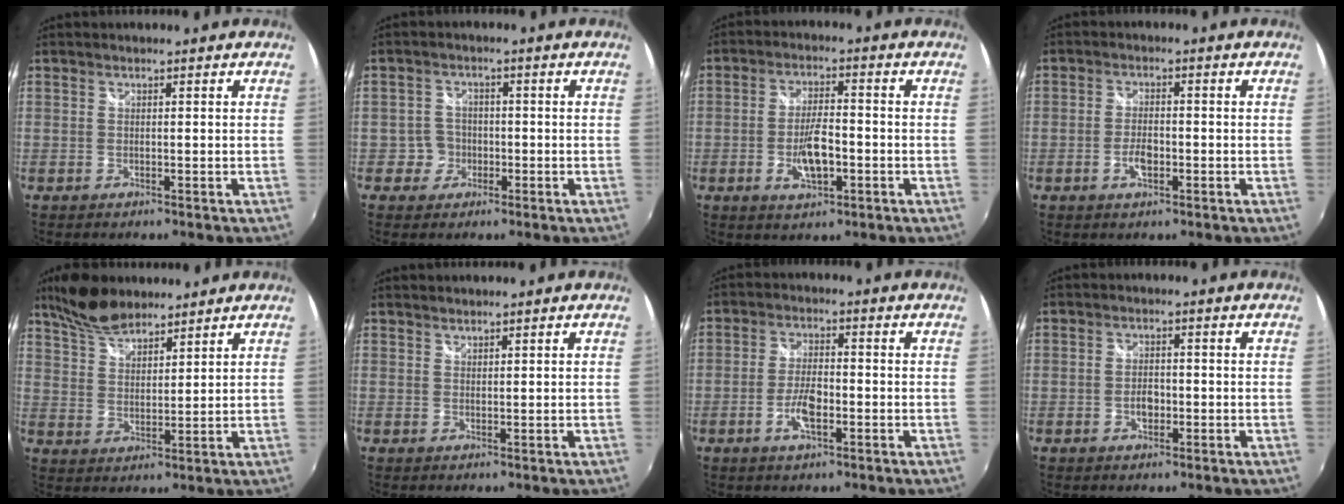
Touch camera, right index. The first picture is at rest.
{"total": 3.7, "force": [-1.3, 3.4, -0.1], "torque": [0.005, 0.016, -0.024]}
{"total": 7.1, "force": [-2.3, 2.7, 6.2], "torque": [-0.121, -0.002, -0.036]}
{"total": 3.7, "force": [-1.4, 1.9, 2.9], "torque": [-0.058, 0.000, -0.026]}
{"total": 9.3, "force": [7.6, 3.4, 4.2], "torque": [-0.083, 0.020, 0.144]}
{"total": 0.8, "force": [0.8, 0.2, 0.0], "torque": [0.001, 0.001, 0.016]}
{"total": 5.6, "force": [-2.2, 2.2, 4.7], "torque": [-0.097, 0.001, -0.041]}
{"total": 2.8, "force": [-0.9, 1.8, 1.9], "torque": [-0.034, 0.001, -0.016]}